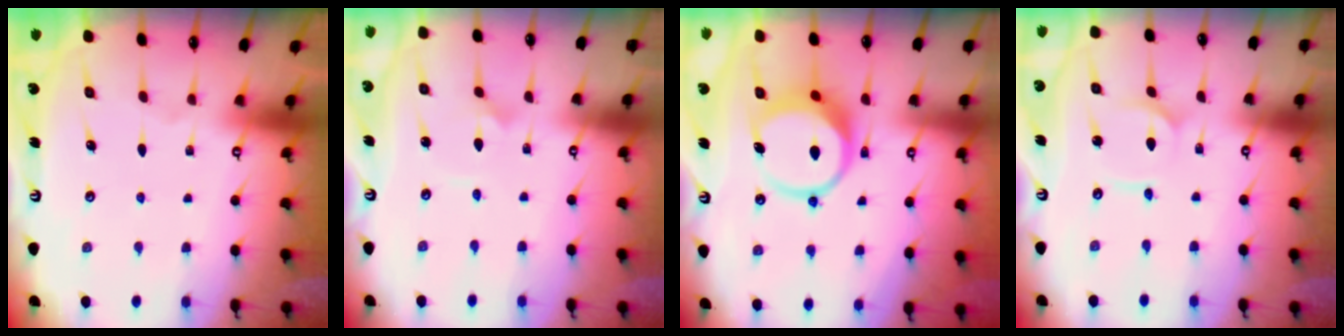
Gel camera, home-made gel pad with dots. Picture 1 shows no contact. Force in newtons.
{"total": 2.4, "press": 2.4, "slide": 0.1}
{"total": 9.6, "press": 9.5, "slide": 1.3}
{"total": 2.4, "press": 2.4, "slide": 0.3}